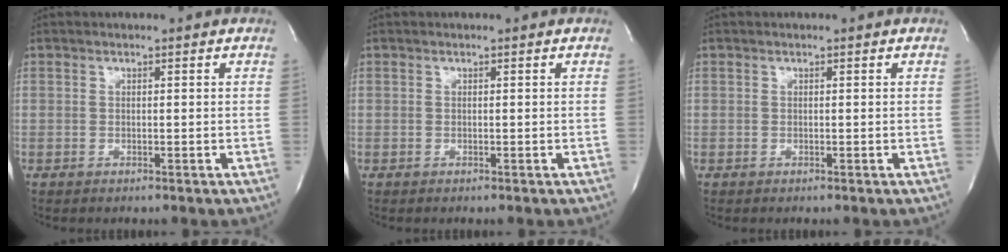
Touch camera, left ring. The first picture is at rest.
{"total": 0.0}
{"total": 0.0}